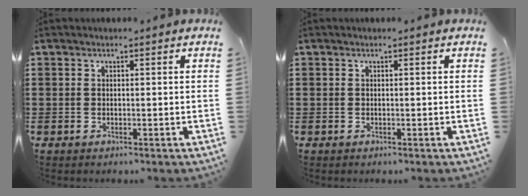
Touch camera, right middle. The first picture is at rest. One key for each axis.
{"total": 0.0}